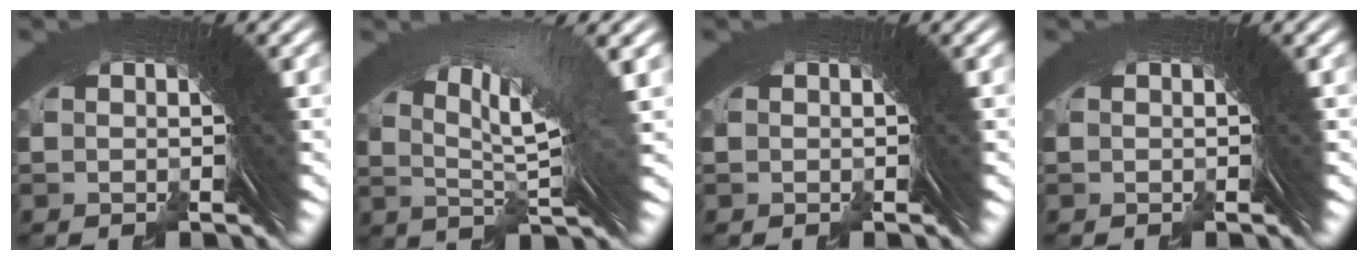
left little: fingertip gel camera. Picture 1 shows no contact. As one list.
[{"total": 5.6, "force": [2.2, 0.6, 5.1], "torque": [-0.069, 0.015, 0.035]}, {"total": 0.0}, {"total": 0.0}]